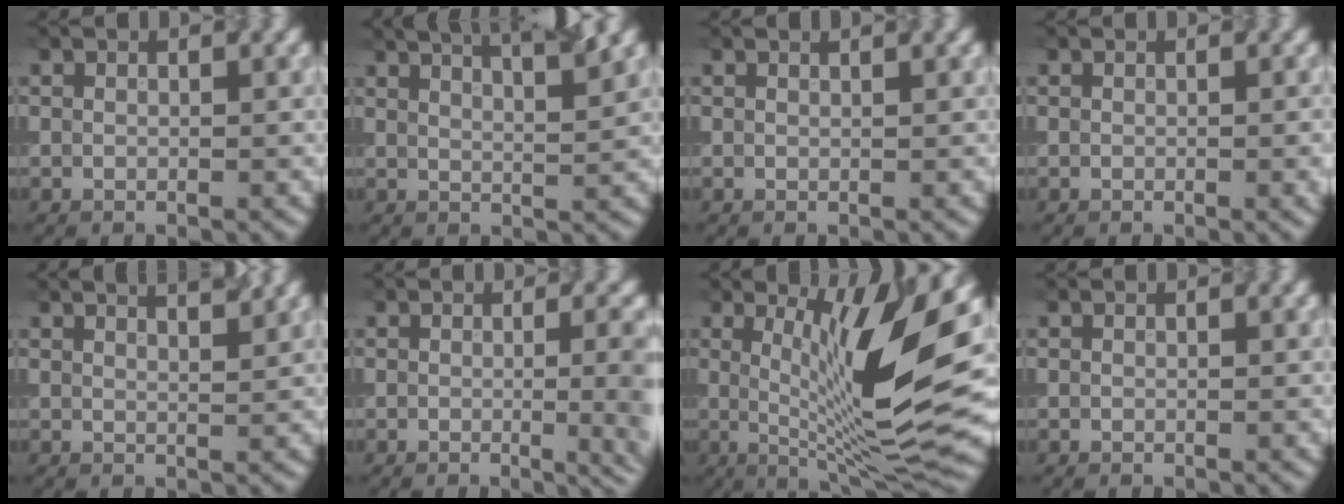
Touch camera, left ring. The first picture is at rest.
{"total": 7.7, "force": [5.4, 2.4, 4.9], "torque": [-0.035, 0.037, 0.037]}
{"total": 0.9, "force": [0.8, 0.3, 0.4], "torque": [-0.003, -0.002, 0.001]}
{"total": 1.3, "force": [0.0, 0.5, 1.2], "torque": [-0.007, 0.004, -0.003]}
{"total": 4.7, "force": [3.4, 1.8, 2.7], "torque": [-0.010, 0.038, 0.009]}
{"total": 7.2, "force": [-0.7, 3.3, 6.4], "torque": [-0.031, -0.005, -0.006]}
{"total": 12.3, "force": [1.9, 2.9, 11.9], "torque": [-0.184, -0.003, 0.032]}
{"total": 0.0}